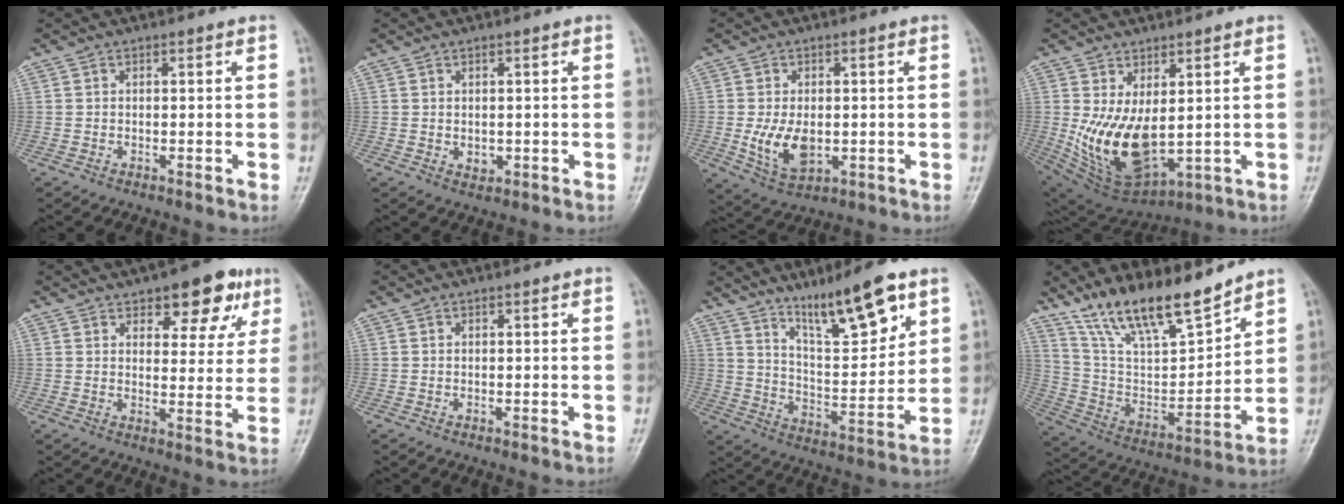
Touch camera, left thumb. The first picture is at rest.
{"total": 1.8, "force": [0.0, 1.4, 1.2], "torque": [-0.013, -0.002, 0.005]}
{"total": 7.9, "force": [-0.9, 4.8, 6.1], "torque": [-0.105, -0.012, -0.005]}
{"total": 13.5, "force": [1.0, 7.2, 11.4], "torque": [-0.196, -0.028, 0.047]}
{"total": 10.9, "force": [6.4, 5.2, 7.1], "torque": [-0.049, -0.026, 0.082]}
{"total": 0.0}
{"total": 14.6, "force": [9.6, 3.3, 10.4], "torque": [-0.149, -0.061, 0.171]}
{"total": 17.1, "force": [13.9, 4.3, 9.0], "torque": [-0.133, -0.071, 0.264]}